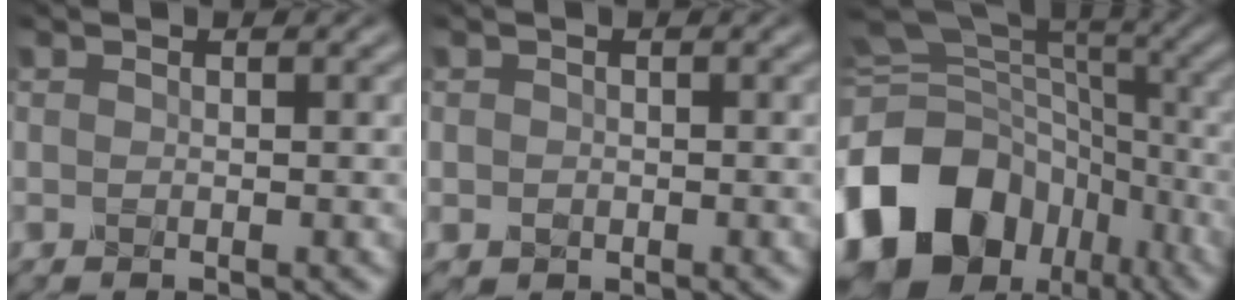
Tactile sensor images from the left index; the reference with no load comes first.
{"total": 0.9, "force": [-0.1, 0.9, 0.1], "torque": [0.005, -0.005, -0.006]}
{"total": 16.8, "force": [-7.8, 12.6, 7.8], "torque": [-0.182, 0.006, -0.128]}